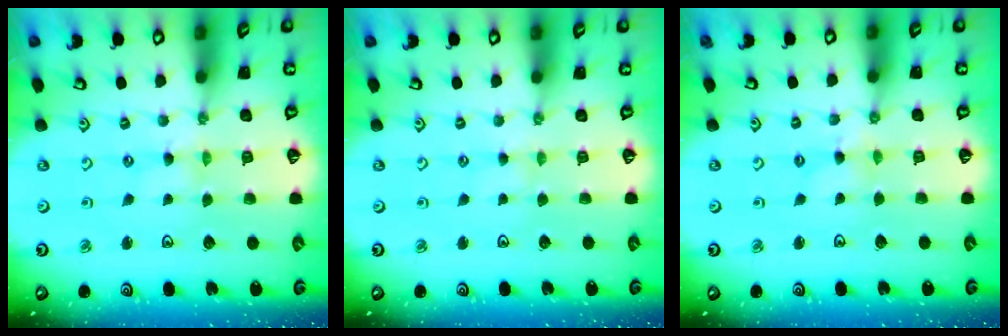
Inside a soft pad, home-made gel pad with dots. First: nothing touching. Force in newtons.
{"total": 1.3, "press": 1.3, "slide": 0.4}
{"total": 1.3, "press": 1.3, "slide": 0.2}